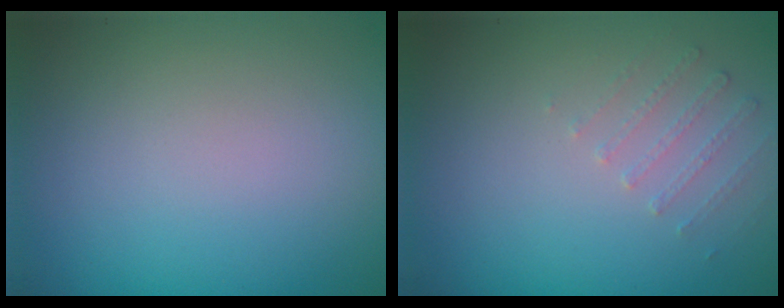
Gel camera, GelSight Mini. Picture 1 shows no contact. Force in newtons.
{"total": 1.1, "press": 0.7, "slide": 0.8}